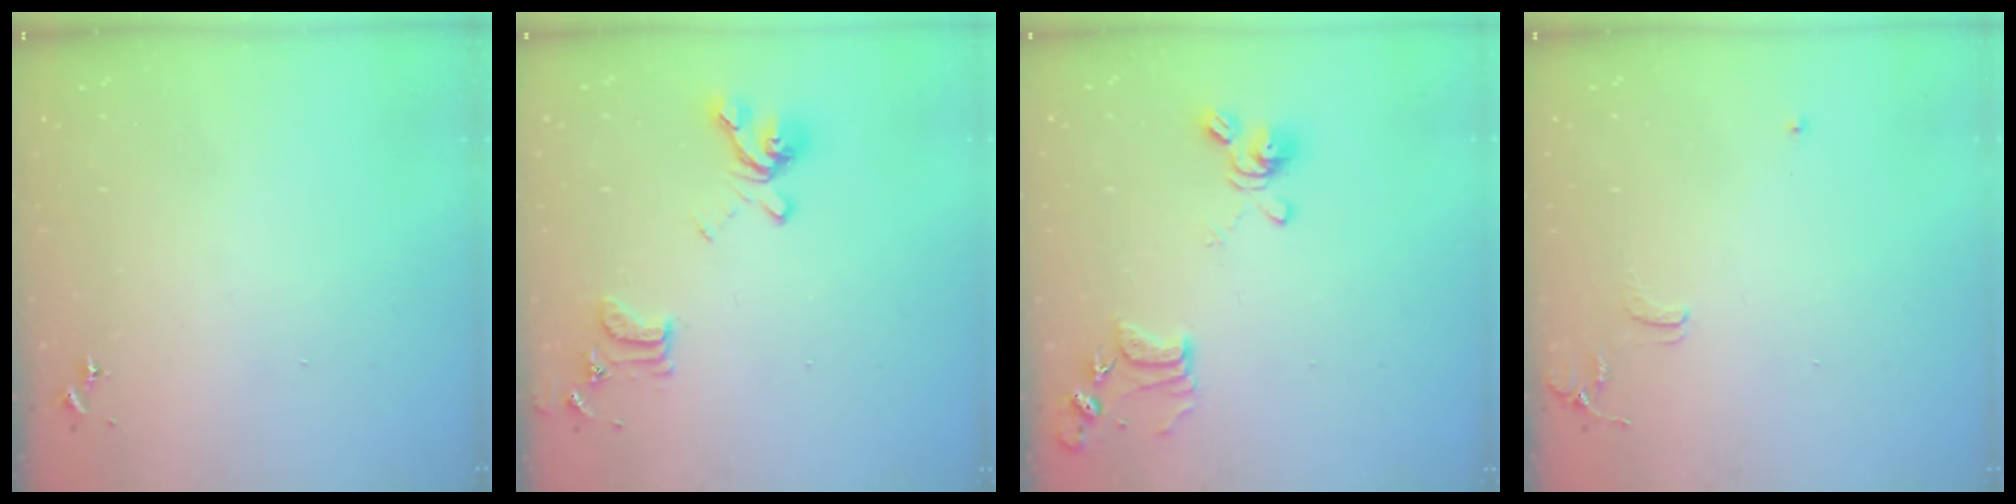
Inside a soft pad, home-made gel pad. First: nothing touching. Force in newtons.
{"total": 15.5, "press": 15.4, "slide": 1.5}
{"total": 13.1, "press": 13.0, "slide": 1.3}
{"total": 6.4, "press": 6.3, "slide": 0.8}